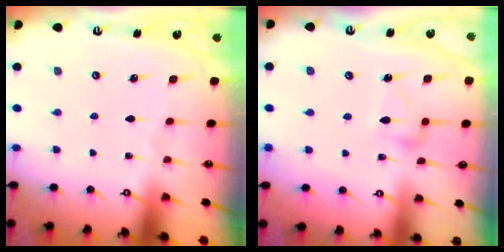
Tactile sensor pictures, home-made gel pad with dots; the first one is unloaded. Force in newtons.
{"total": 9.0, "press": 9.0, "slide": 0.4}